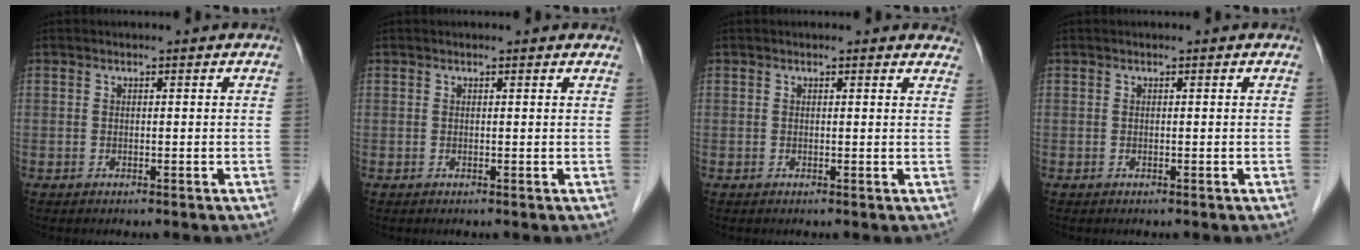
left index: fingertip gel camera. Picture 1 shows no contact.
{"total": 1.8, "force": [1.7, 0.3, 0.4], "torque": [-0.012, 0.002, 0.010]}
{"total": 3.8, "force": [3.6, 1.0, 0.7], "torque": [0.004, -0.004, 0.018]}
{"total": 0.0}